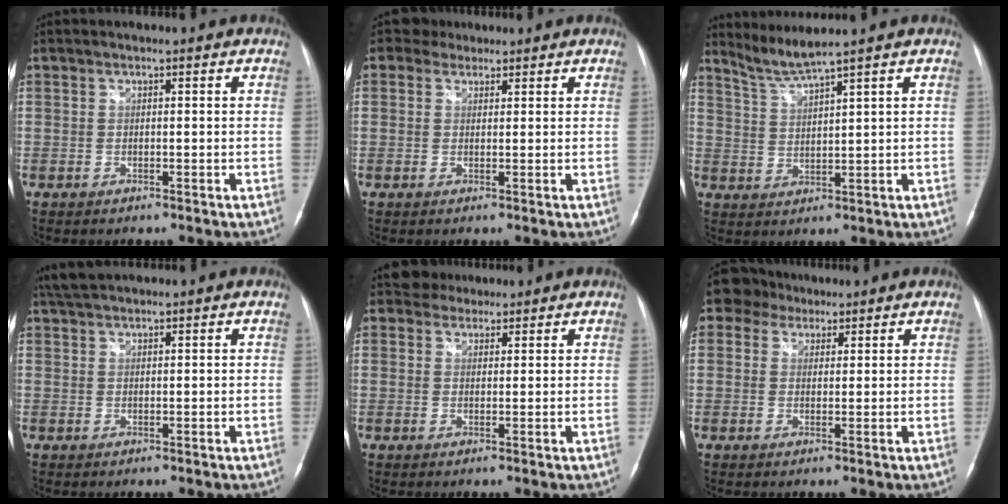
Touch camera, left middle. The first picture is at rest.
{"total": 2.3, "force": [1.7, 1.5, -0.1], "torque": [0.001, 0.013, 0.024]}
{"total": 4.2, "force": [3.7, -1.8, 1.0], "torque": [-0.033, -0.013, 0.085]}
{"total": 3.6, "force": [3.2, 0.7, 1.4], "torque": [-0.031, 0.021, 0.063]}
{"total": 2.8, "force": [2.4, 1.4, -0.4], "torque": [0.008, 0.010, 0.035]}
{"total": 4.7, "force": [3.3, 3.3, 0.7], "torque": [-0.019, 0.024, 0.058]}